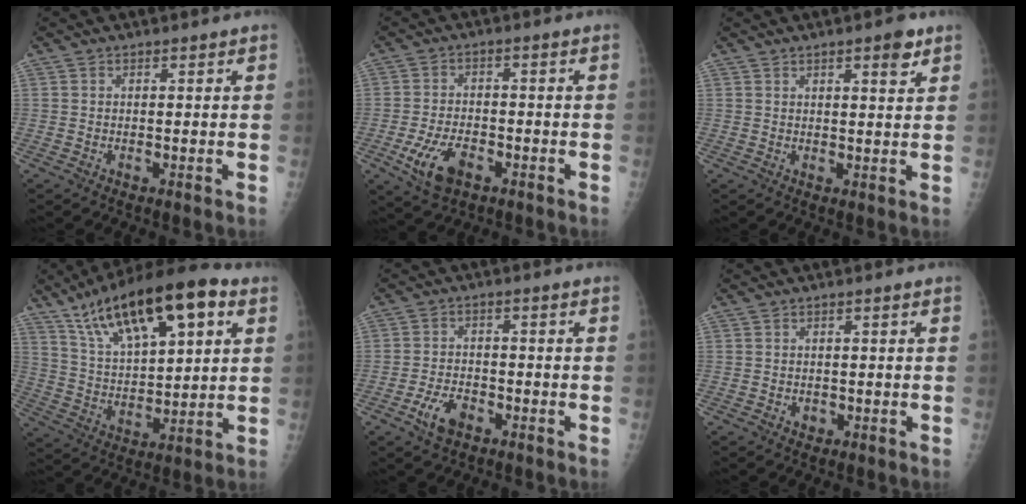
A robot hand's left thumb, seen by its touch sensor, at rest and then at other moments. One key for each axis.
{"total": 7.8, "fx": -3.6, "fy": 4.3, "fz": 5.5, "tx": -0.106, "ty": 0.014, "tz": -0.059}
{"total": 4.0, "fx": 2.4, "fy": 1.1, "fz": 3.0, "tx": -0.035, "ty": -0.012, "tz": 0.032}
{"total": 21.9, "fx": 11.3, "fy": 8.4, "fz": 16.8, "tx": -0.255, "ty": -0.018, "tz": 0.199}
{"total": 5.4, "fx": -3.0, "fy": 3.0, "fz": 3.3, "tx": -0.060, "ty": 0.018, "tz": -0.053}
{"total": 1.1, "fx": -0.4, "fy": 1.0, "fz": 0.5, "tx": -0.004, "ty": 0.006, "tz": -0.003}